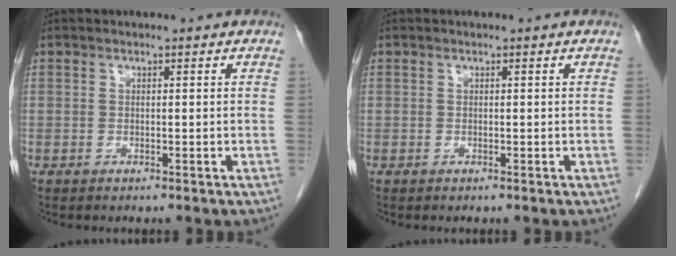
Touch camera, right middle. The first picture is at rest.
{"total": 0.0}